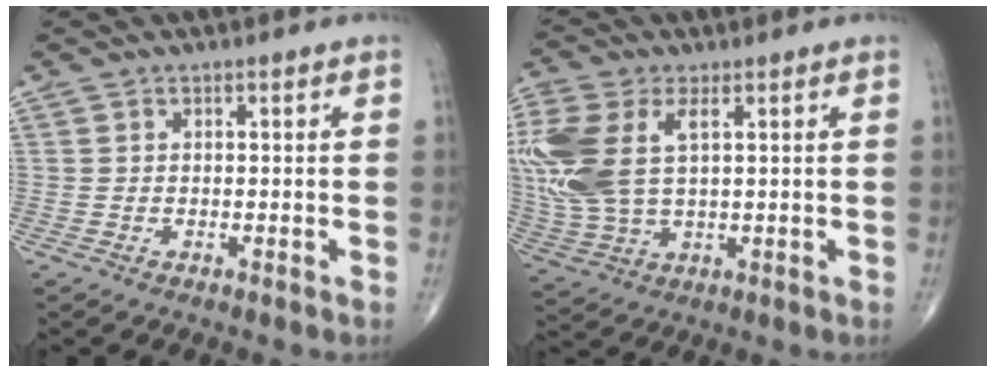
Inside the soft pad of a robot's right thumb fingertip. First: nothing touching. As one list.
[{"total": 16.2, "force": [3.7, 8.7, 13.1], "torque": [-0.329, 0.001, 0.073]}]